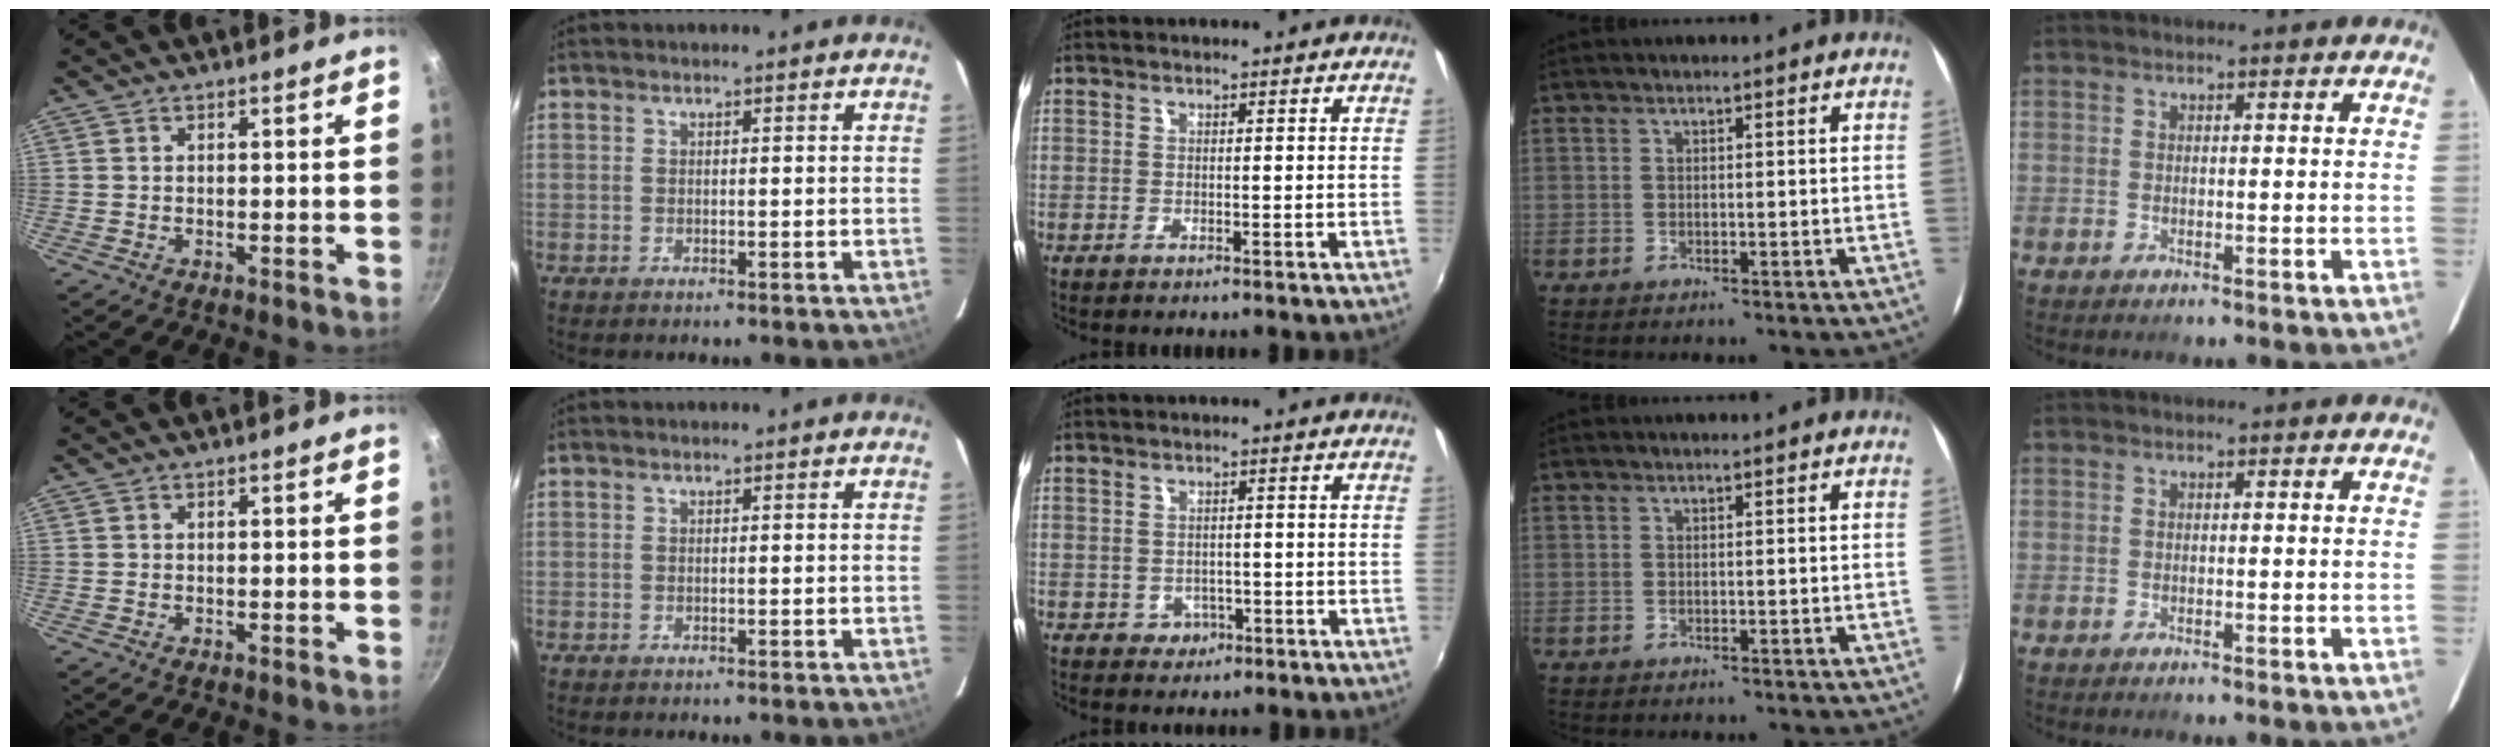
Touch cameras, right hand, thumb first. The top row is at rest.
{"middle": {"total": 2.8, "force": [-0.9, 2.6, 0.5], "torque": [-0.014, 0.001, -0.008]}}